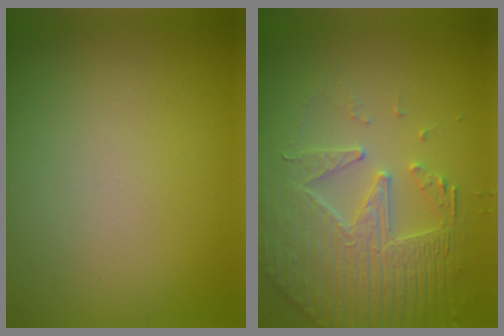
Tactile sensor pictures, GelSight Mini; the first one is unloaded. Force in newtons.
{"total": 5.1, "press": 4.8, "slide": 1.8}